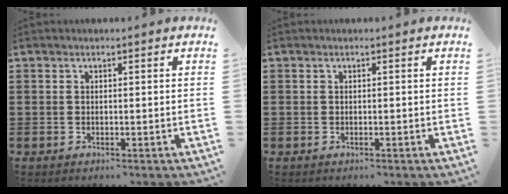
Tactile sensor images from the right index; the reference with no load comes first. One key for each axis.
{"total": 0.0}